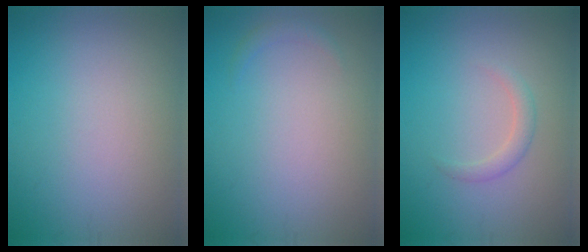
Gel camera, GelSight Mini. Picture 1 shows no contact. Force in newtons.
{"total": 0.8, "press": 0.8, "slide": 0.1}
{"total": 1.4, "press": 1.4, "slide": 0.1}